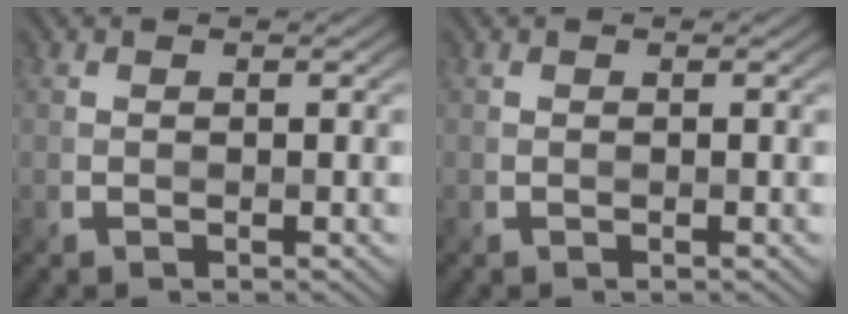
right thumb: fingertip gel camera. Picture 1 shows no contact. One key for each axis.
{"total": 0.0}